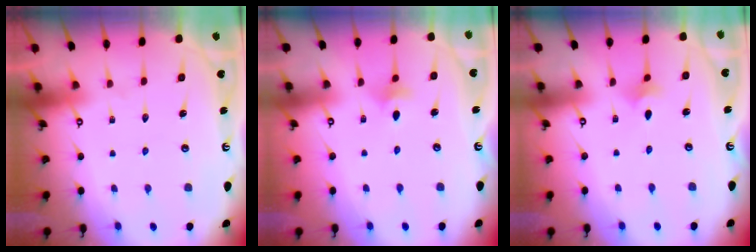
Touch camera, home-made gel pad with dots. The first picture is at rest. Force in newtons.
{"total": 4.0, "press": 4.0, "slide": 0.8}
{"total": 1.8, "press": 1.7, "slide": 0.5}